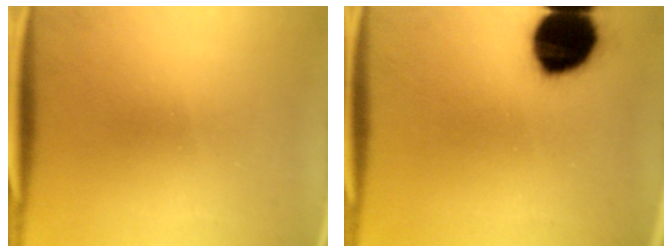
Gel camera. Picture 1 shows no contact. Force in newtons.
{"total": 18.2}